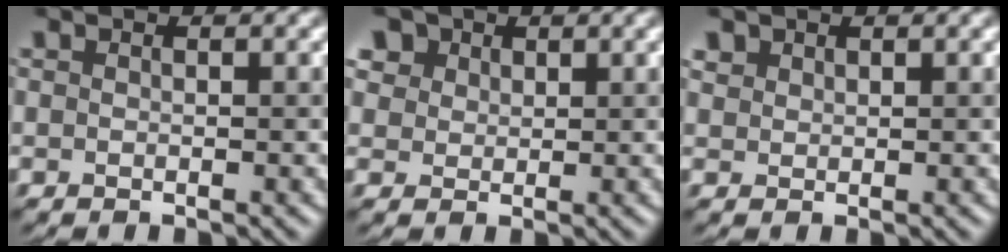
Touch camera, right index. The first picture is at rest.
{"total": 4.5, "force": [3.1, 3.0, 1.4], "torque": [-0.058, 0.013, 0.062]}
{"total": 1.0, "force": [0.9, 0.4, -0.4], "torque": [0.005, 0.009, 0.025]}